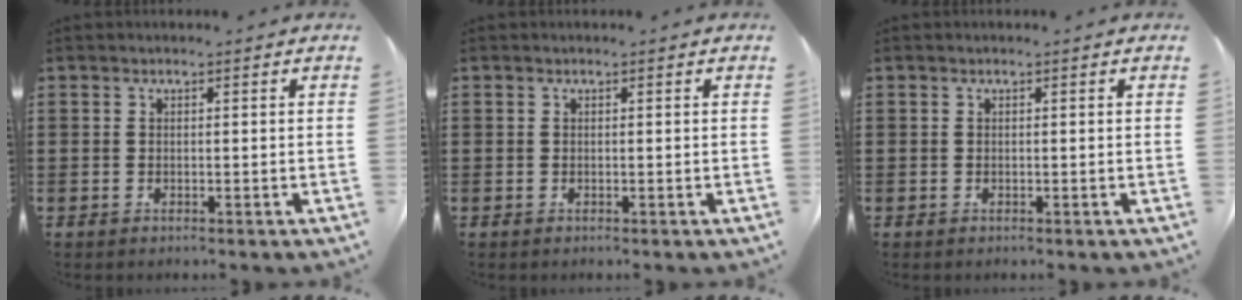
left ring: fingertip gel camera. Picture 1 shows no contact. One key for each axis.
{"total": 0.0}
{"total": 0.0}